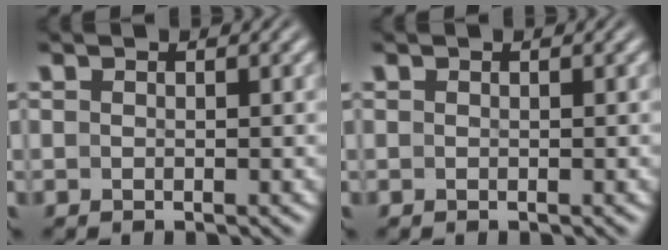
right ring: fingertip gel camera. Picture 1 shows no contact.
{"total": 0.0}